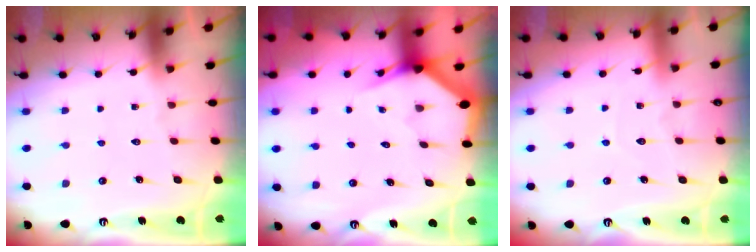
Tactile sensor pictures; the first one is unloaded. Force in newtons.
{"total": 3.0, "press": 3.0, "slide": 0.1}
{"total": 4.0, "press": 3.9, "slide": 0.4}